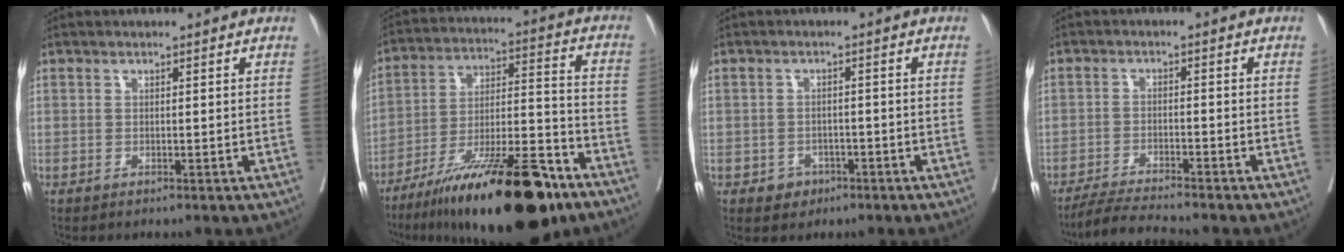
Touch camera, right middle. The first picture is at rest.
{"total": 24.4, "force": [-16.1, 4.5, 17.7], "torque": [-0.243, -0.008, -0.263]}
{"total": 2.4, "force": [-1.3, 1.8, 0.7], "torque": [-0.006, 0.007, -0.014]}
{"total": 6.6, "force": [-6.1, -0.7, 2.4], "torque": [-0.041, -0.022, -0.106]}